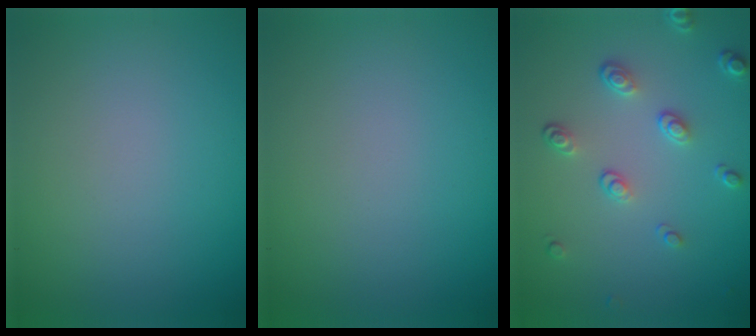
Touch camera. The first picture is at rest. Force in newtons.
{"total": 0.0}
{"total": 2.6, "press": 1.7, "slide": 2.0}